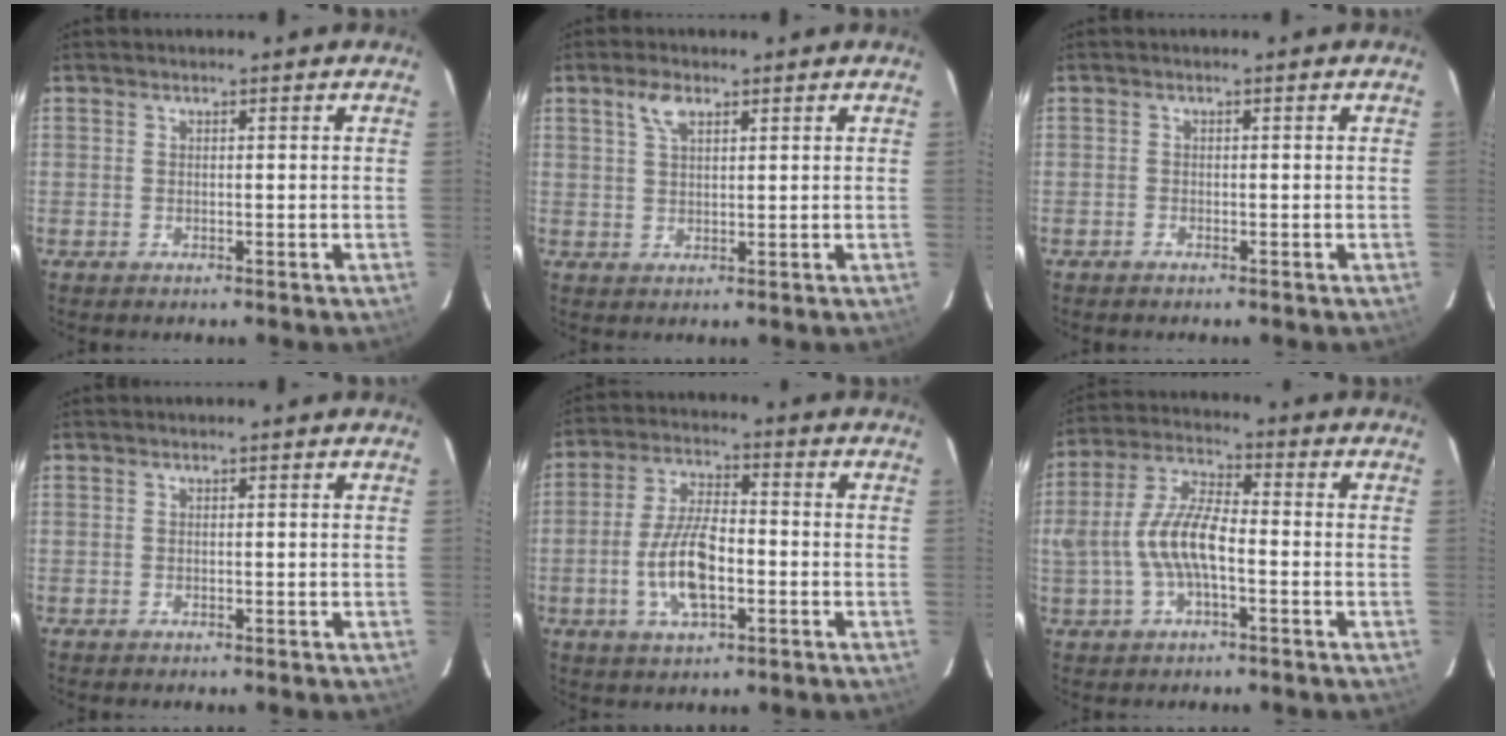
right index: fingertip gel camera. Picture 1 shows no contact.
{"total": 3.5, "force": [2.0, 1.6, 2.4], "torque": [-0.047, 0.008, 0.038]}
{"total": 0.6, "force": [-0.5, 0.2, 0.0], "torque": [0.000, 0.003, -0.012]}
{"total": 0.0}
{"total": 10.5, "force": [-2.8, 4.2, 9.2], "torque": [-0.186, 0.004, -0.050]}
{"total": 10.2, "force": [-2.1, 4.0, 9.2], "torque": [-0.193, 0.011, -0.037]}